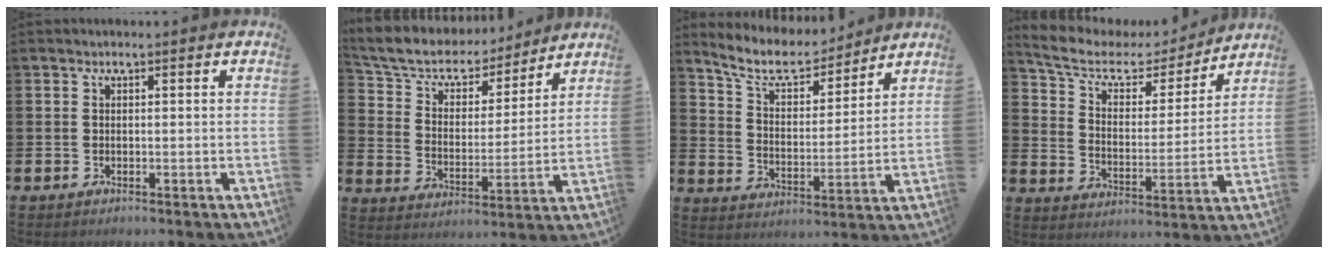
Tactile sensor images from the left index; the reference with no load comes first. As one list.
[{"total": 7.8, "force": [7.0, 3.0, 1.4], "torque": [-0.075, -0.046, 0.124]}, {"total": 8.5, "force": [7.7, 2.4, 2.7], "torque": [-0.087, -0.046, 0.136]}, {"total": 7.1, "force": [5.7, 3.4, 2.6], "torque": [-0.088, -0.030, 0.094]}]